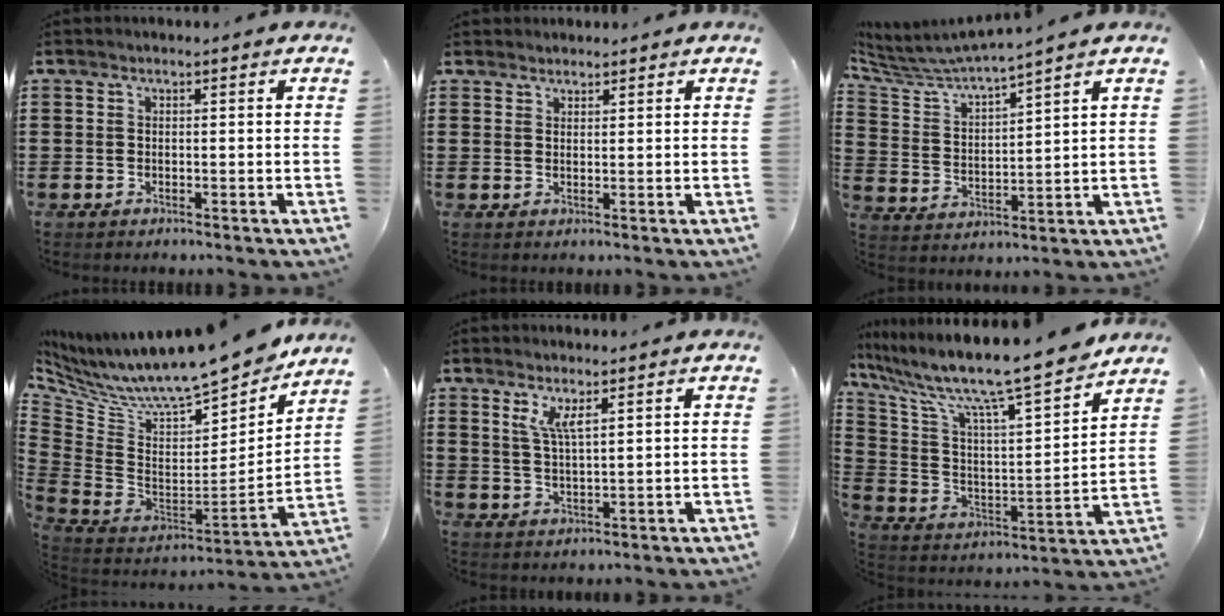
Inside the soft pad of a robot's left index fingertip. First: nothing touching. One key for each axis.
{"total": 1.8, "fx": 1.7, "fy": 0.7, "fz": -0.1, "tx": -0.002, "ty": 0.004, "tz": 0.034}
{"total": 5.3, "fx": 5.0, "fy": -0.1, "fz": 1.6, "tx": -0.059, "ty": -0.035, "tz": 0.081}
{"total": 11.2, "fx": 9.1, "fy": 2.2, "fz": 6.1, "tx": -0.135, "ty": -0.070, "tz": 0.151}
{"total": 4.0, "fx": 2.5, "fy": 1.0, "fz": 3.0, "tx": -0.066, "ty": 0.002, "tz": 0.044}
{"total": 11.9, "fx": 10.1, "fy": 0.5, "fz": 6.3, "tx": -0.154, "ty": -0.080, "tz": 0.162}